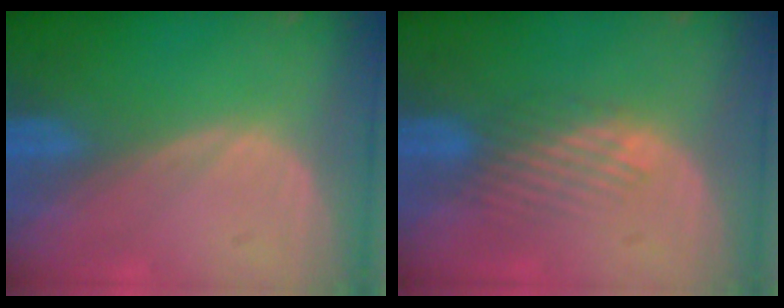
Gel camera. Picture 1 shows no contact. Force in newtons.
{"total": 3.6, "press": 3.1, "slide": 1.9}